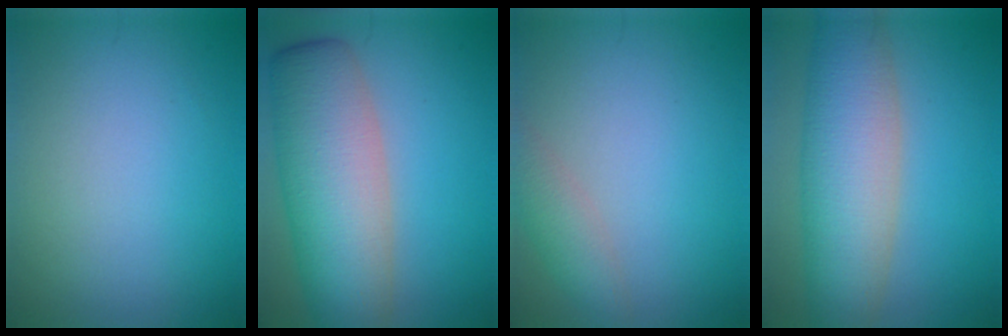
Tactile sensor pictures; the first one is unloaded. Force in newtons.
{"total": 10.3, "press": 10.3, "slide": 0.4}
{"total": 2.5, "press": 2.5, "slide": 0.2}
{"total": 8.8, "press": 8.7, "slide": 0.7}